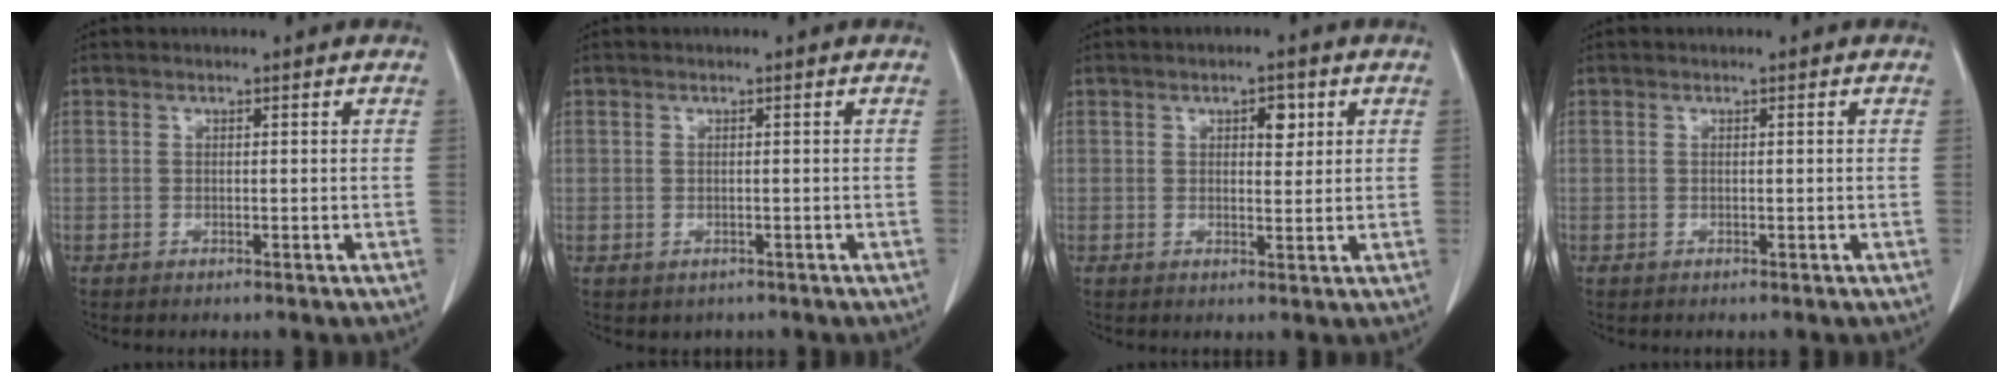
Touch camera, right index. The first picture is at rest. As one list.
[{"total": 1.6, "force": [-0.8, 1.4, 0.2], "torque": [-0.005, 0.002, -0.005]}, {"total": 2.9, "force": [1.2, 1.4, 2.3], "torque": [-0.031, 0.000, 0.018]}, {"total": 0.0}]